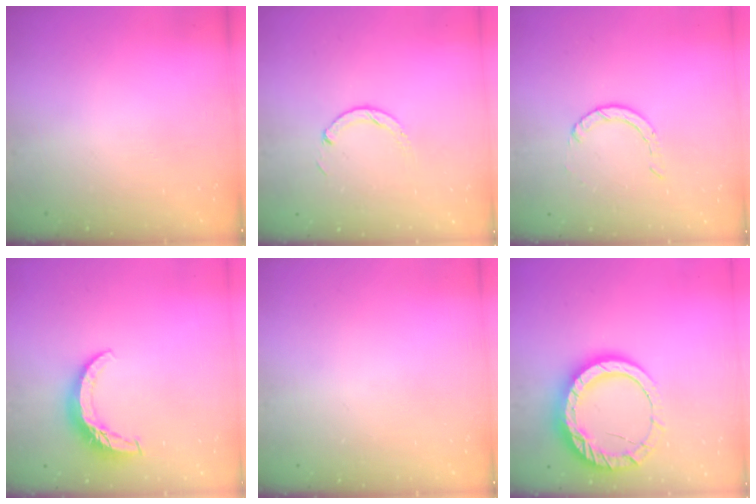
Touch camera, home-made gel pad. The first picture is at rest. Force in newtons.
{"total": 3.0, "press": 2.9, "slide": 0.4}
{"total": 0.9, "press": 0.9, "slide": 0.1}
{"total": 8.6, "press": 8.5, "slide": 0.8}
{"total": 0.0}
{"total": 16.2, "press": 16.1, "slide": 1.2}